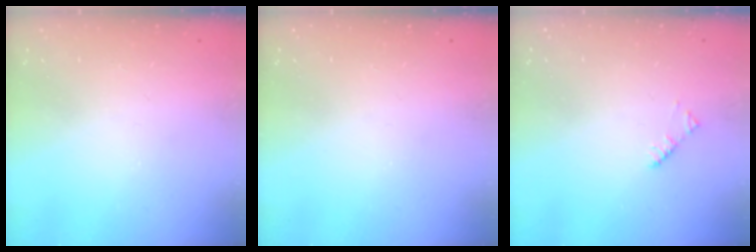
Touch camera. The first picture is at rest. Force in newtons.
{"total": 0.0}
{"total": 1.9, "press": 1.9, "slide": 0.3}